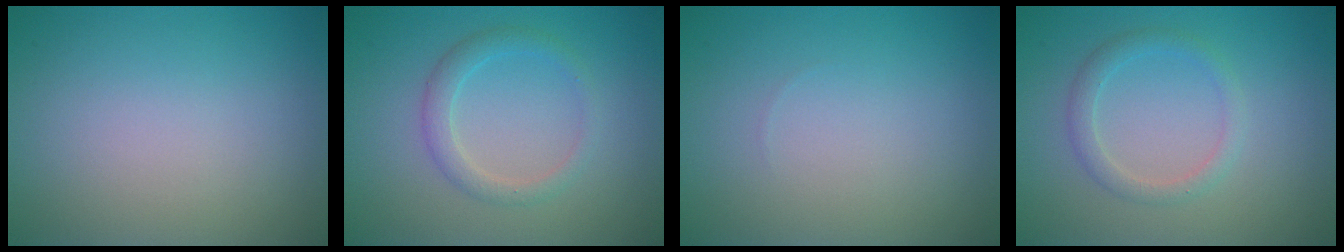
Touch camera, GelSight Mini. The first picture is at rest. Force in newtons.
{"total": 2.1, "press": 2.1, "slide": 0.1}
{"total": 0.0}
{"total": 1.9, "press": 1.9, "slide": 0.1}